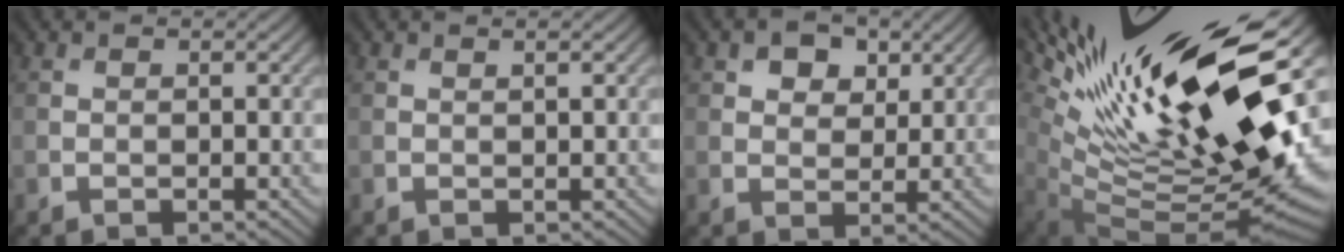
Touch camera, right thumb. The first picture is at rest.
{"total": 0.5, "force": [0.3, 0.0, 0.4], "torque": [-0.008, 0.004, 0.005]}
{"total": 4.7, "force": [2.5, 3.0, 2.5], "torque": [-0.040, -0.007, 0.039]}
{"total": 20.5, "force": [6.5, 7.2, 18.1], "torque": [-0.291, 0.020, 0.113]}